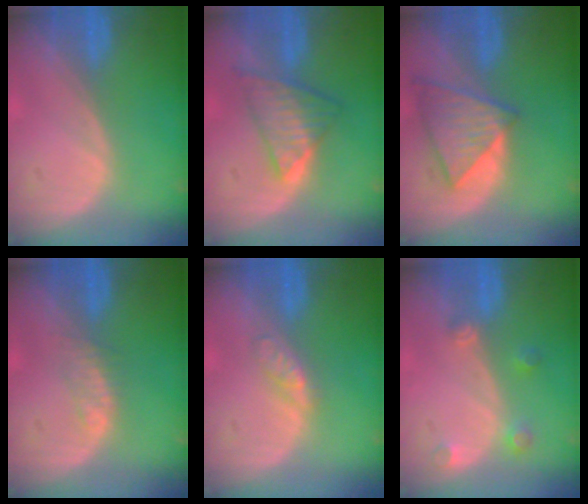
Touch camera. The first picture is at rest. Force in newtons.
{"total": 6.3, "press": 6.2, "slide": 1.4}
{"total": 7.9, "press": 7.1, "slide": 3.4}
{"total": 1.8, "press": 1.8, "slide": 0.1}
{"total": 2.7, "press": 2.7, "slide": 0.3}
{"total": 2.6, "press": 2.6, "slide": 0.2}